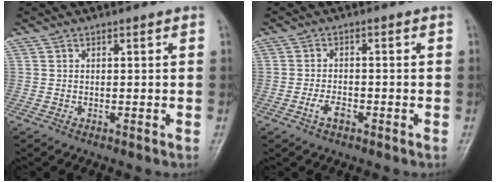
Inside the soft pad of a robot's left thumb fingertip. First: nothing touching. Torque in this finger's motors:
{"motor_torque": [-0.19, 0.31, 0.30, 0.16, 0.10]}